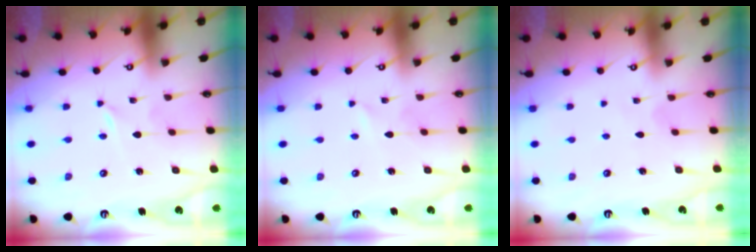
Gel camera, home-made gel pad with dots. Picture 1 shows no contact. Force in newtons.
{"total": 0.7, "press": 0.6, "slide": 0.1}
{"total": 2.6, "press": 2.6, "slide": 0.2}